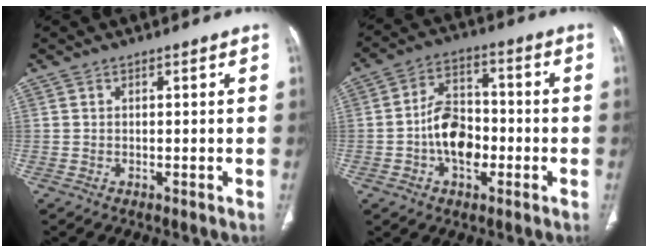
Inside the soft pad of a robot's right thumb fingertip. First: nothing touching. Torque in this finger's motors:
{"motor_torque": [2.63, 2.33, 1.31, -1.04, 0.11]}